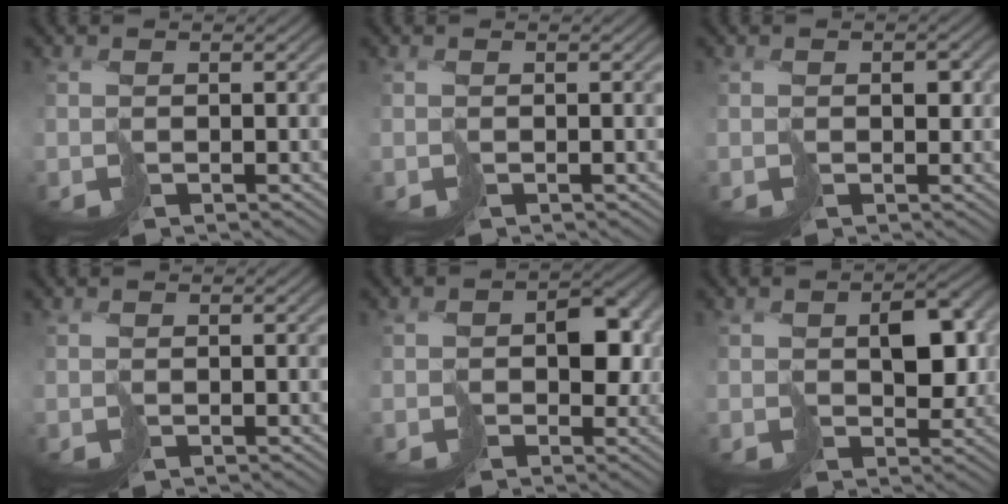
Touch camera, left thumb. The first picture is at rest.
{"total": 0.0}
{"total": 2.2, "force": [0.6, 1.7, 1.3], "torque": [-0.016, 0.001, 0.017]}
{"total": 0.0}
{"total": 5.3, "force": [-0.2, 4.1, 3.4], "torque": [-0.042, -0.001, 0.005]}
{"total": 5.6, "force": [0.8, 4.0, 3.9], "torque": [-0.052, -0.002, 0.029]}